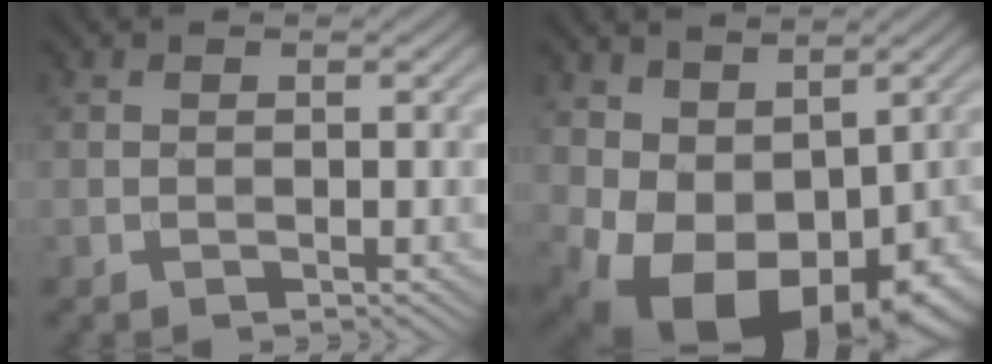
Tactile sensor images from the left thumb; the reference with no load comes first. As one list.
[{"total": 12.4, "force": [-1.5, 8.4, 9.0], "torque": [-0.148, -0.036, -0.001]}]